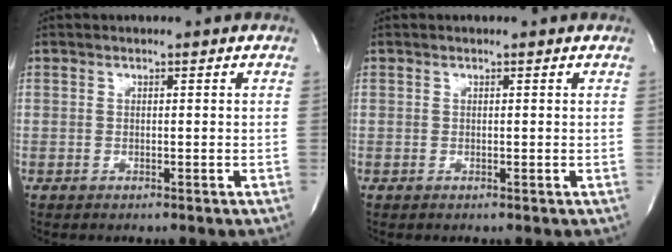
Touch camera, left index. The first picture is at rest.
{"total": 0.0}